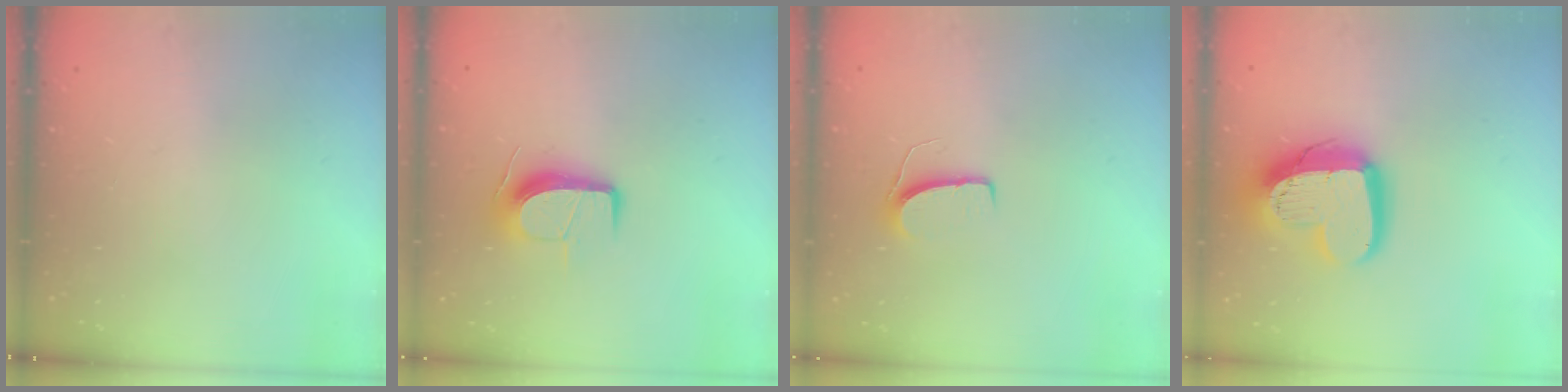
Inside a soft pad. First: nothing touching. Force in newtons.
{"total": 9.9, "press": 9.9, "slide": 0.6}
{"total": 6.4, "press": 6.4, "slide": 0.6}
{"total": 16.5, "press": 16.5, "slide": 1.4}